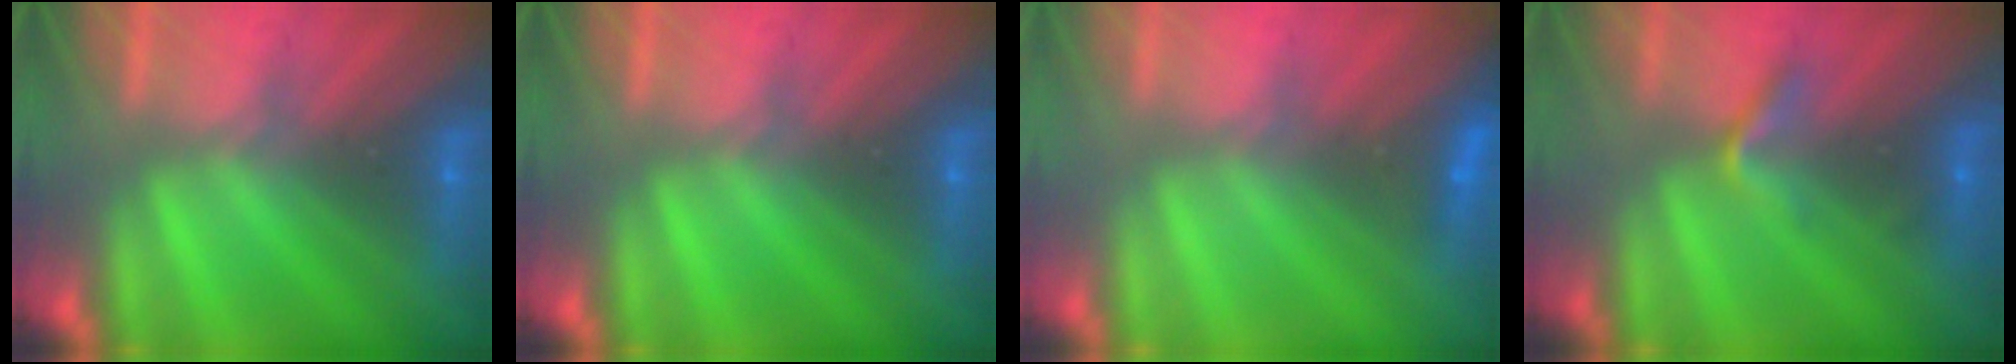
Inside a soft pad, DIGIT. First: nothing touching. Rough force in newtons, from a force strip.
{"total": 0.0}
{"total": 2.3}
{"total": 2.2}